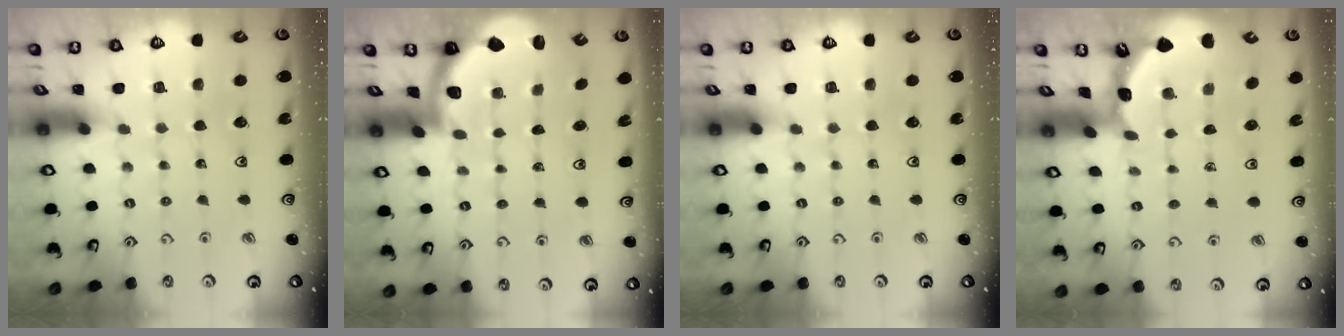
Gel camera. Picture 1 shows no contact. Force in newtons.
{"total": 2.0, "press": 2.0, "slide": 0.5}
{"total": 0.0}
{"total": 1.8, "press": 1.8, "slide": 0.1}